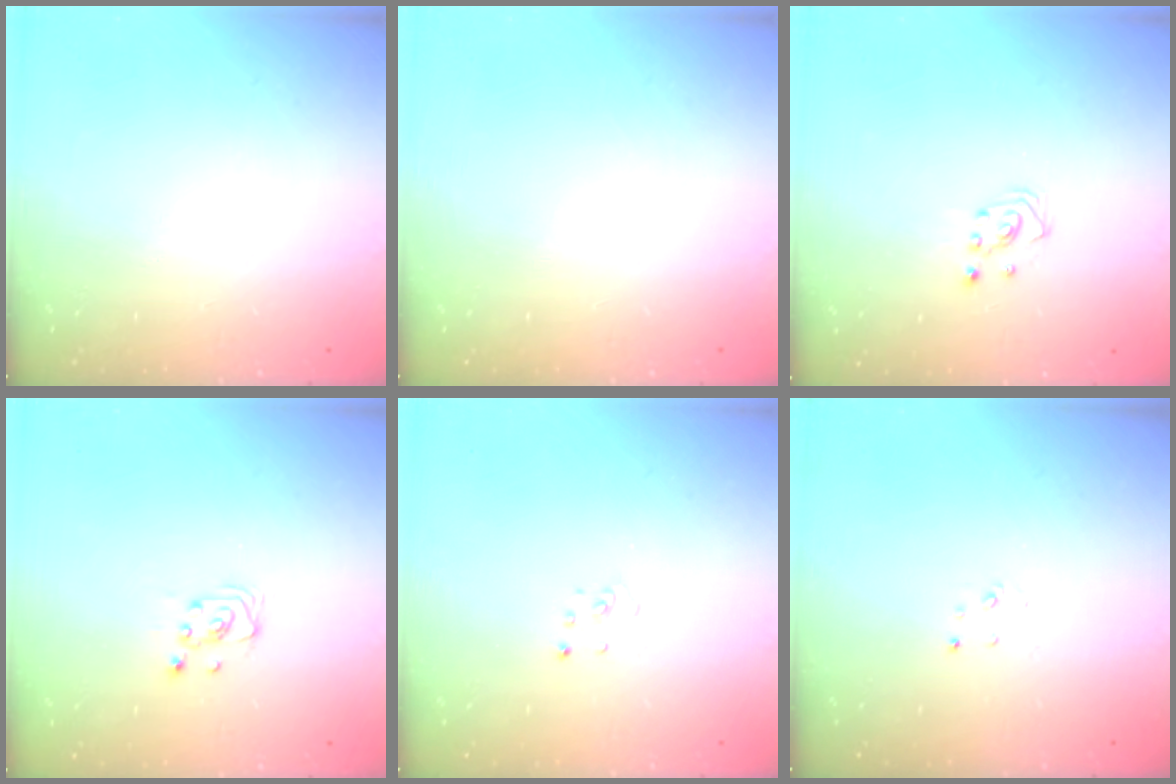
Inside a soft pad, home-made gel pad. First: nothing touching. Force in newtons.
{"total": 0.0}
{"total": 2.8, "press": 2.8, "slide": 0.3}
{"total": 2.6, "press": 2.6, "slide": 0.3}
{"total": 1.1, "press": 1.1, "slide": 0.1}
{"total": 2.0, "press": 2.0, "slide": 0.2}